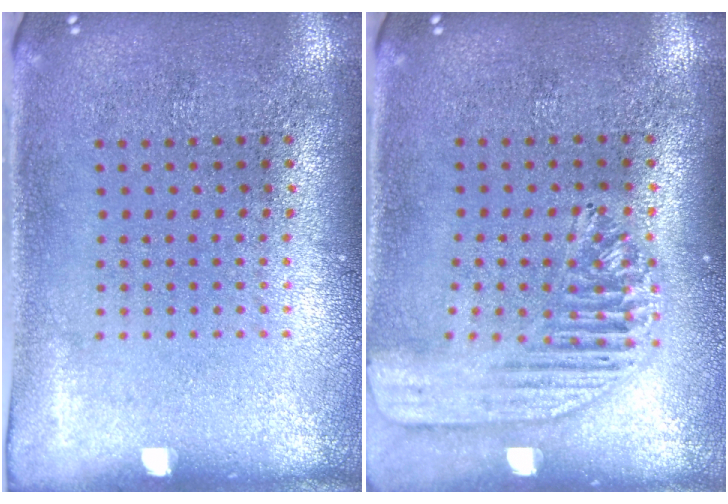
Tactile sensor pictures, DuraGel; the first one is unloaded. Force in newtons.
{"total": 1.8, "press": 1.6, "slide": 0.8}